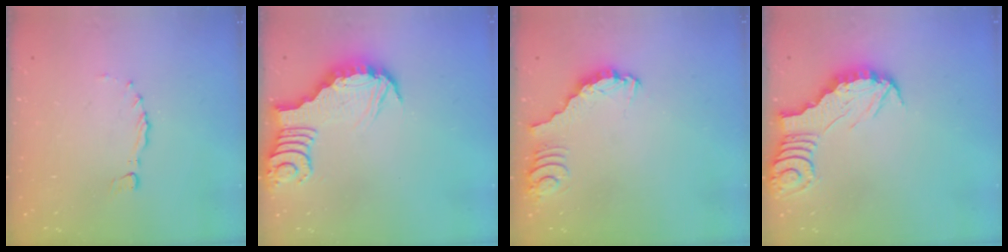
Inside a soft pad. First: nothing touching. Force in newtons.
{"total": 3.6, "press": 3.6, "slide": 0.2}
{"total": 2.7, "press": 2.7, "slide": 0.1}
{"total": 2.6, "press": 2.6, "slide": 0.2}